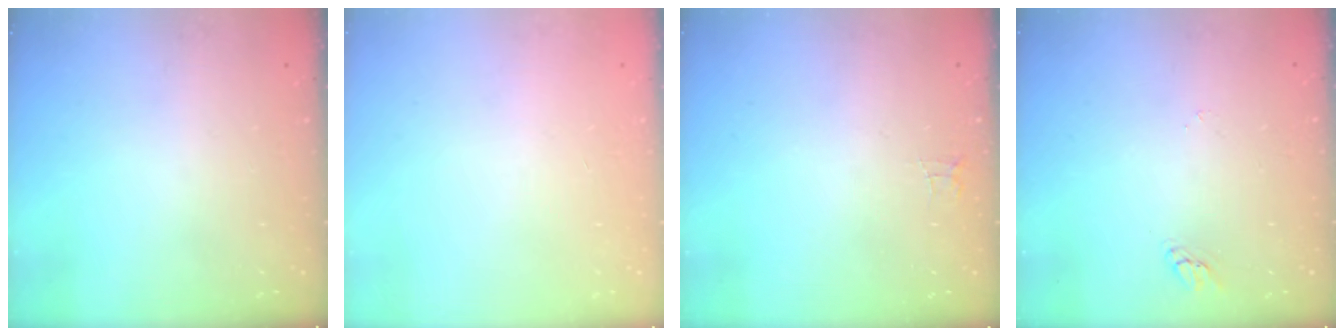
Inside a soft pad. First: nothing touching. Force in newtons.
{"total": 0.0}
{"total": 2.9, "press": 2.9, "slide": 0.2}
{"total": 2.0, "press": 2.0, "slide": 0.2}